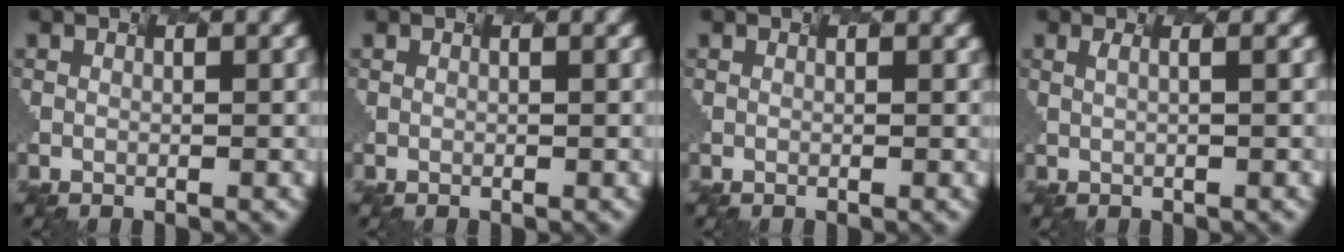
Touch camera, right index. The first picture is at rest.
{"total": 0.0}
{"total": 0.6, "force": [-0.2, -0.2, -0.5], "torque": [0.004, -0.004, -0.002]}
{"total": 0.5, "force": [-0.1, -0.2, 0.5], "torque": [-0.016, -0.003, 0.011]}